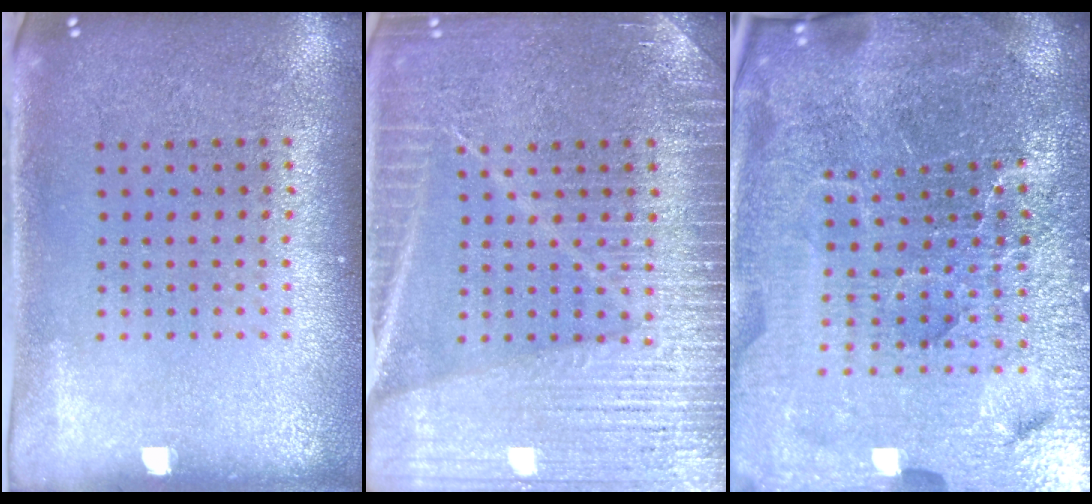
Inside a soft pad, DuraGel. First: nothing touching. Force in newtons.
{"total": 4.1, "press": 4.1, "slide": 0.6}
{"total": 7.1, "press": 6.1, "slide": 3.6}